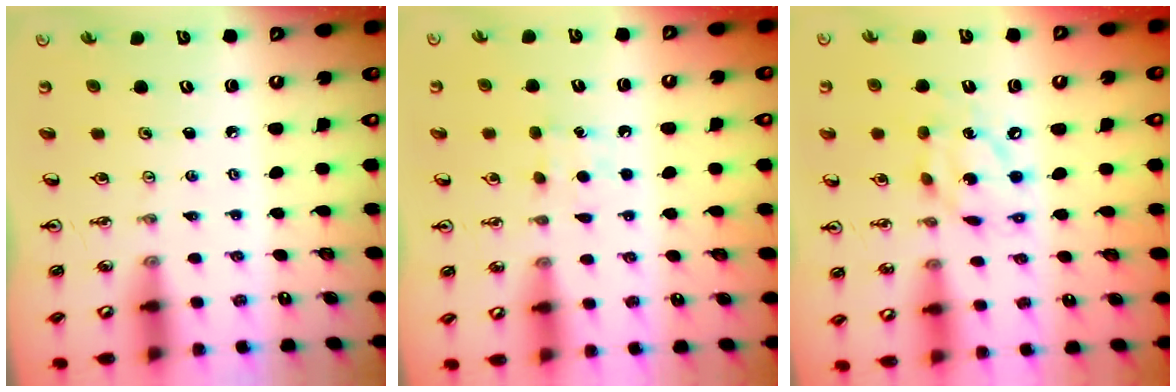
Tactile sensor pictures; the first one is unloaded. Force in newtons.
{"total": 6.4, "press": 6.3, "slide": 0.7}
{"total": 11.8, "press": 11.8, "slide": 0.9}